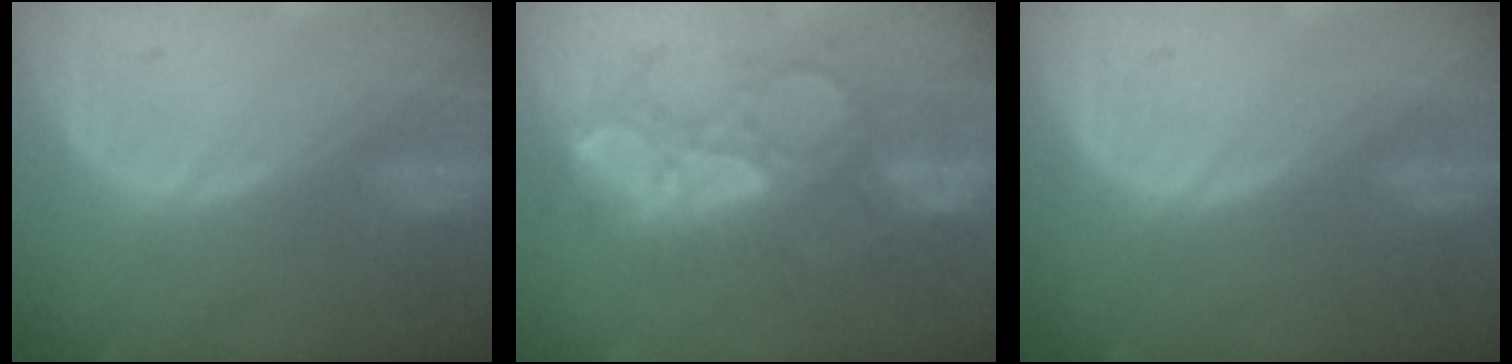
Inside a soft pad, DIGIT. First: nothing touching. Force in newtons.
{"total": 10.5, "press": 9.3, "slide": 4.8}
{"total": 0.0}